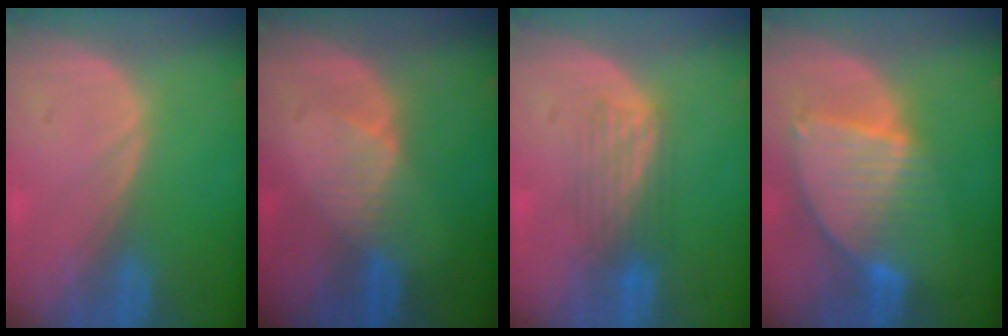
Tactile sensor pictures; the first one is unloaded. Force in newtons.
{"total": 2.7, "press": 2.7, "slide": 0.3}
{"total": 4.1, "press": 4.1, "slide": 0.1}
{"total": 8.7, "press": 7.5, "slide": 4.4}